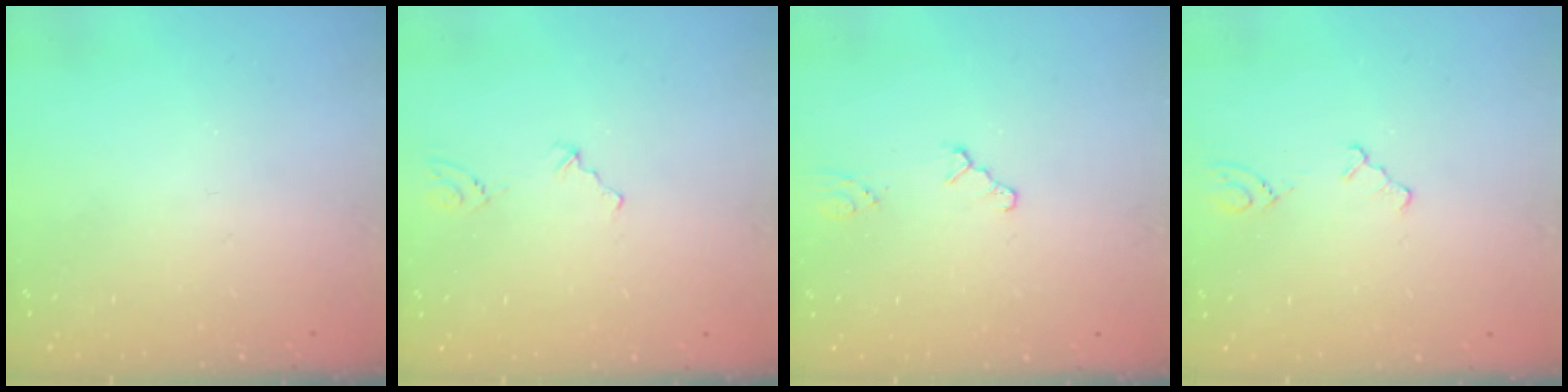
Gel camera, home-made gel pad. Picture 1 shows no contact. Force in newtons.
{"total": 1.6, "press": 1.2, "slide": 1.0}
{"total": 1.0, "press": 1.0, "slide": 0.3}
{"total": 3.1, "press": 3.1, "slide": 0.4}